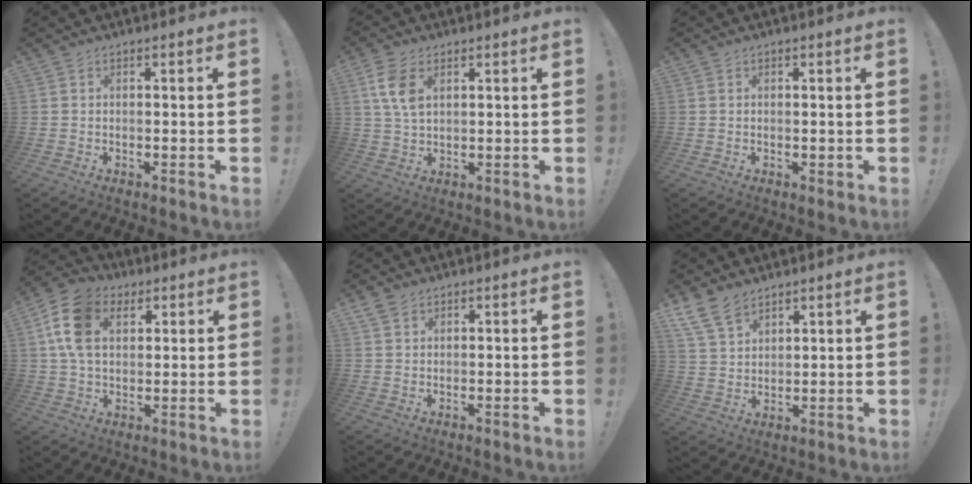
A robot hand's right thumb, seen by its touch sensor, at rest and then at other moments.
{"total": 8.2, "force": [3.1, 4.7, 5.9], "torque": [-0.114, -0.005, 0.058]}
{"total": 0.8, "force": [0.4, 0.5, 0.3], "torque": [0.003, -0.001, 0.007]}
{"total": 14.3, "force": [5.0, 10.0, 8.9], "torque": [-0.176, -0.006, 0.096]}
{"total": 2.3, "force": [1.7, 1.2, 1.0], "torque": [-0.015, -0.007, 0.031]}
{"total": 9.0, "force": [6.8, 4.7, 3.7], "torque": [-0.077, -0.034, 0.137]}